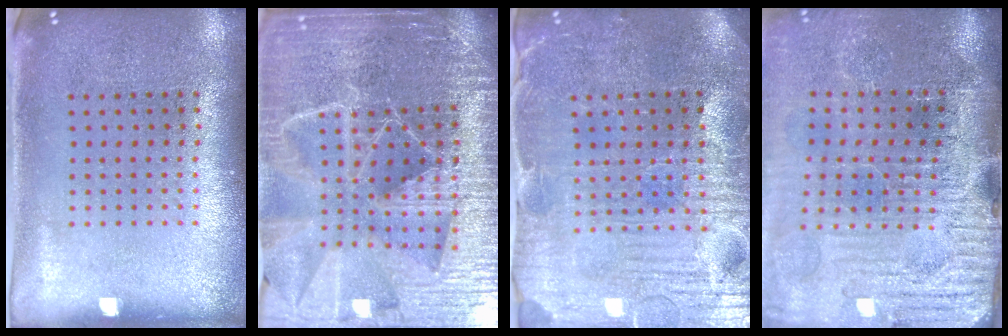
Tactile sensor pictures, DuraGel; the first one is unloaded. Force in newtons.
{"total": 6.3, "press": 5.5, "slide": 3.2}
{"total": 4.0, "press": 3.9, "slide": 1.0}
{"total": 4.7, "press": 4.0, "slide": 2.5}